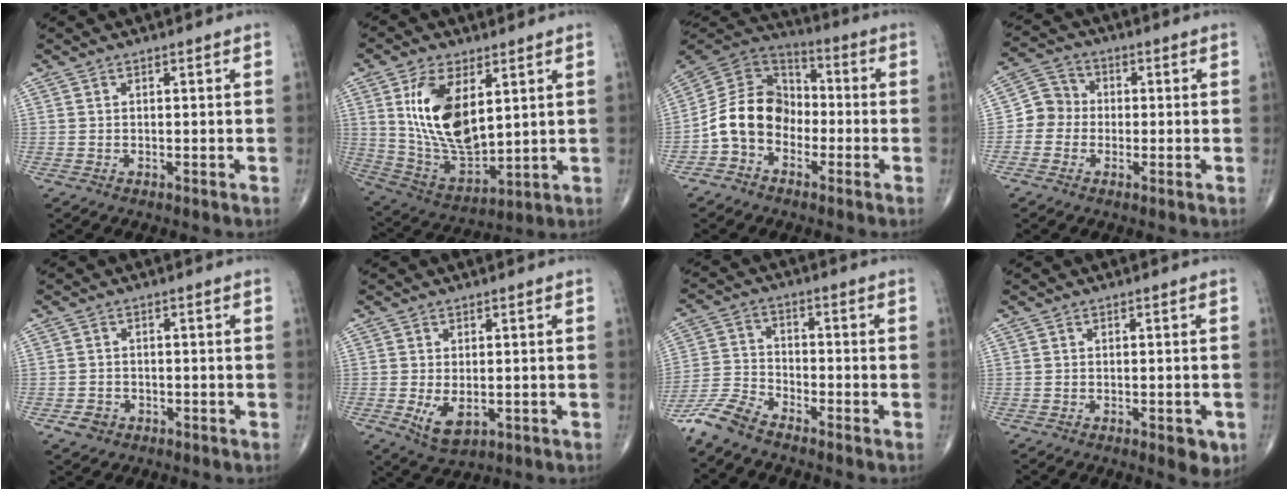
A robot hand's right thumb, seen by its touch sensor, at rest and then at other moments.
{"total": 16.5, "force": [4.9, 8.4, 13.3], "torque": [-0.237, -0.026, 0.108]}
{"total": 12.3, "force": [-3.5, 9.6, 6.9], "torque": [-0.111, 0.054, -0.080]}
{"total": 2.7, "force": [-0.6, 2.3, 1.4], "torque": [-0.018, 0.008, -0.020]}
{"total": 2.6, "force": [-1.3, 2.1, 0.8], "torque": [-0.007, 0.009, -0.019]}
{"total": 5.2, "force": [-1.0, 2.8, 4.2], "torque": [-0.071, -0.012, -0.008]}
{"total": 6.6, "force": [-5.9, 1.7, 2.5], "torque": [-0.059, 0.021, -0.131]}
{"total": 3.7, "force": [-1.5, 1.5, 3.0], "torque": [-0.023, -0.001, -0.015]}